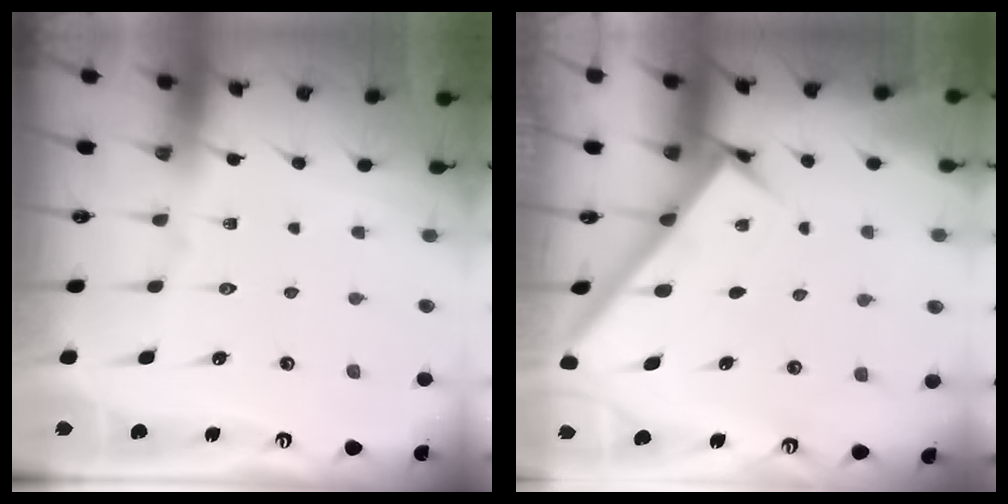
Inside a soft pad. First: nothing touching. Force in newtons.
{"total": 2.9, "press": 2.9, "slide": 0.2}